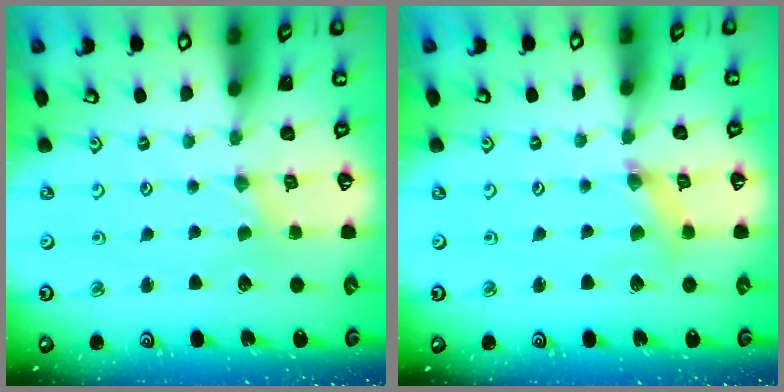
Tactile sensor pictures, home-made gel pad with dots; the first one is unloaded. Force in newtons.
{"total": 3.3, "press": 3.3, "slide": 0.4}